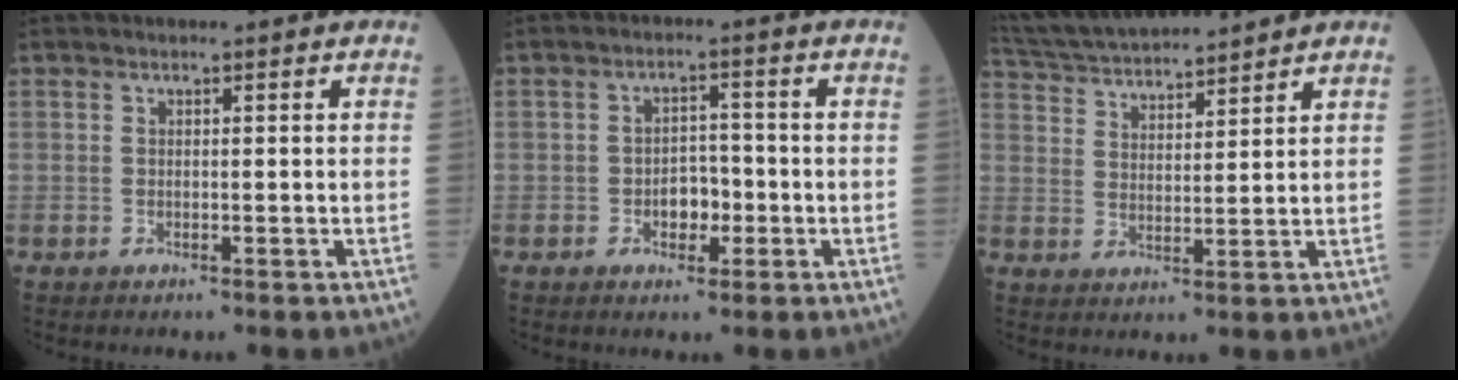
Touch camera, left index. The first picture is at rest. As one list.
[{"total": 4.0, "force": [-1.9, 2.4, 2.6], "torque": [-0.037, 0.004, -0.033]}, {"total": 12.3, "force": [11.6, 1.0, 4.2], "torque": [-0.090, 0.023, 0.206]}]